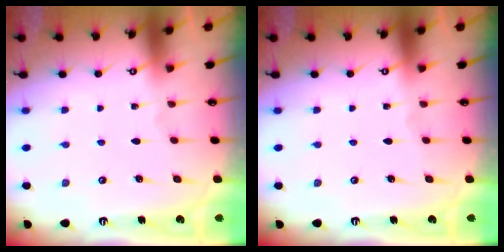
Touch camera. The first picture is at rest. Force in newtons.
{"total": 0.0}